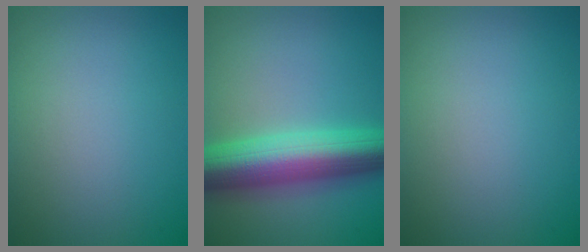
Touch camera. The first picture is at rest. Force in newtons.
{"total": 9.9, "press": 9.9, "slide": 0.2}
{"total": 0.0}